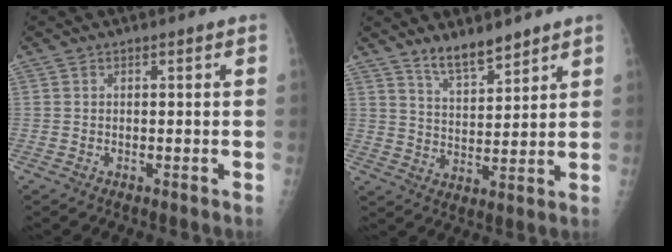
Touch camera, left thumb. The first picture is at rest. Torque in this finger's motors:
{"motor_torque": [1.14, 0.44, 0.46, -0.42, 0.04]}